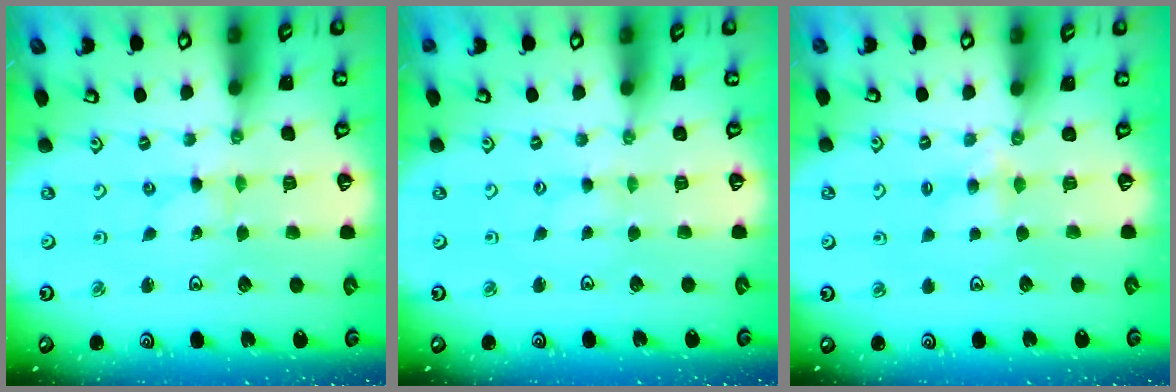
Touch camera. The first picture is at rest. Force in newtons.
{"total": 0.0}
{"total": 3.4, "press": 3.4, "slide": 0.5}